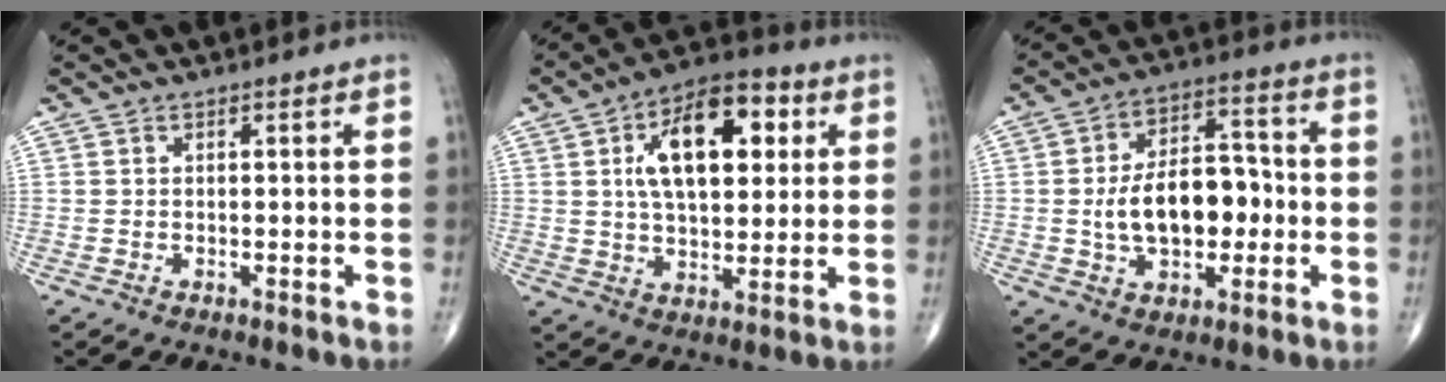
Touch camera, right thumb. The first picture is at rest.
{"total": 17.6, "force": [4.9, 9.3, 14.1], "torque": [-0.194, 0.005, 0.077]}
{"total": 14.3, "force": [-1.4, 8.6, 11.4], "torque": [-0.164, 0.031, -0.021]}